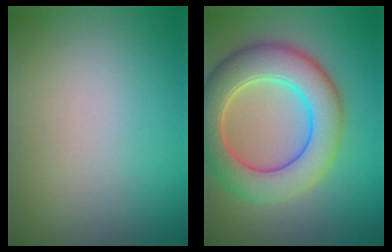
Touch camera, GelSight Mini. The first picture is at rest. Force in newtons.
{"total": 8.3, "press": 8.3, "slide": 0.6}